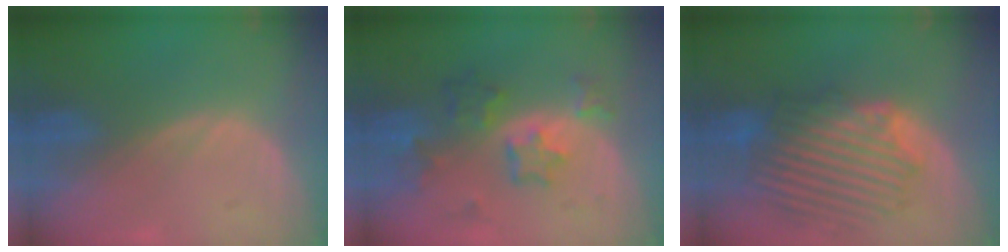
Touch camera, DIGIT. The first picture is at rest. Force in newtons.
{"total": 7.2, "press": 6.4, "slide": 3.4}
{"total": 9.7, "press": 9.6, "slide": 1.1}